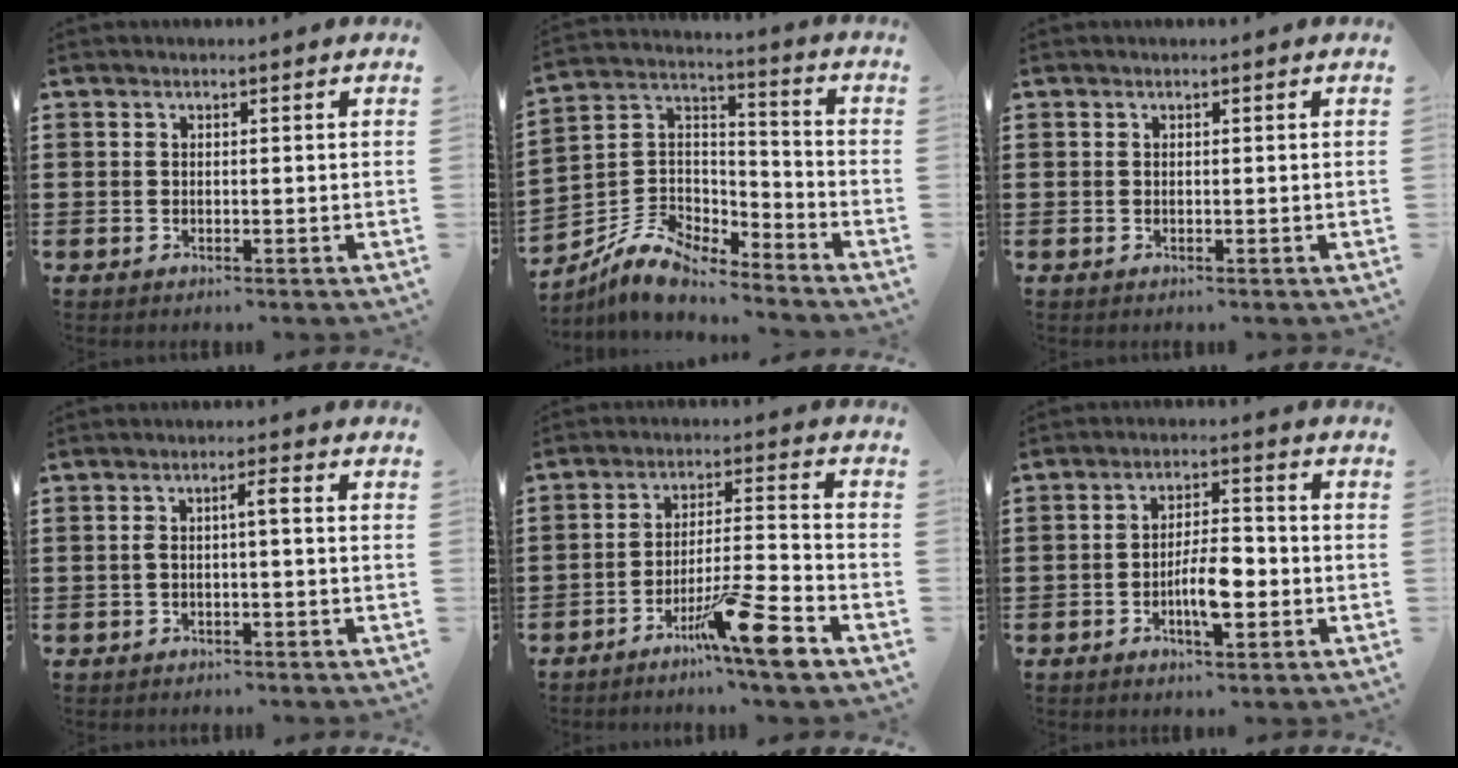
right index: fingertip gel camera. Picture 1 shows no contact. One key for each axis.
{"total": 8.3, "fx": -7.0, "fy": 3.4, "fz": 2.9, "tx": -0.086, "ty": 0.013, "tz": -0.143}
{"total": 0.0}
{"total": 2.4, "fx": -0.3, "fy": 0.2, "fz": 2.4, "tx": -0.046, "ty": 0.003, "tz": -0.008}
{"total": 10.8, "fx": -6.7, "fy": 0.4, "fz": 8.4, "tx": -0.146, "ty": 0.004, "tz": -0.122}
{"total": 6.5, "fx": -2.2, "fy": 2.3, "fz": 5.7, "tx": -0.108, "ty": 0.004, "tz": -0.043}